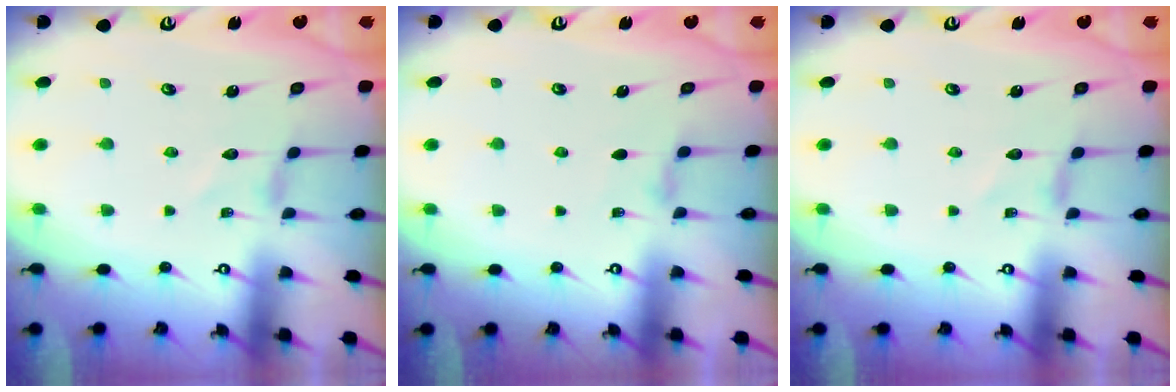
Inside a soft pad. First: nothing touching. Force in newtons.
{"total": 3.0, "press": 2.9, "slide": 0.5}
{"total": 0.0}